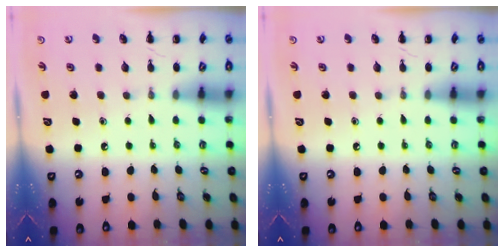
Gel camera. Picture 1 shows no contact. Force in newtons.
{"total": 0.0}